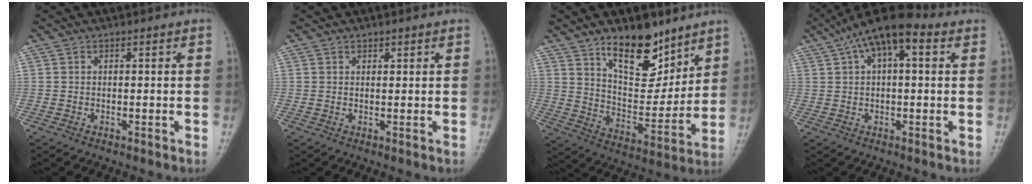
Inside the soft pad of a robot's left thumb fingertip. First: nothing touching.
{"total": 0.9, "force": [0.7, 0.5, 0.4], "torque": [0.001, -0.003, 0.009]}
{"total": 14.7, "force": [9.8, 6.8, 8.6], "torque": [-0.093, -0.079, 0.175]}
{"total": 11.3, "force": [5.1, 4.7, 8.9], "torque": [-0.138, 0.027, 0.078]}